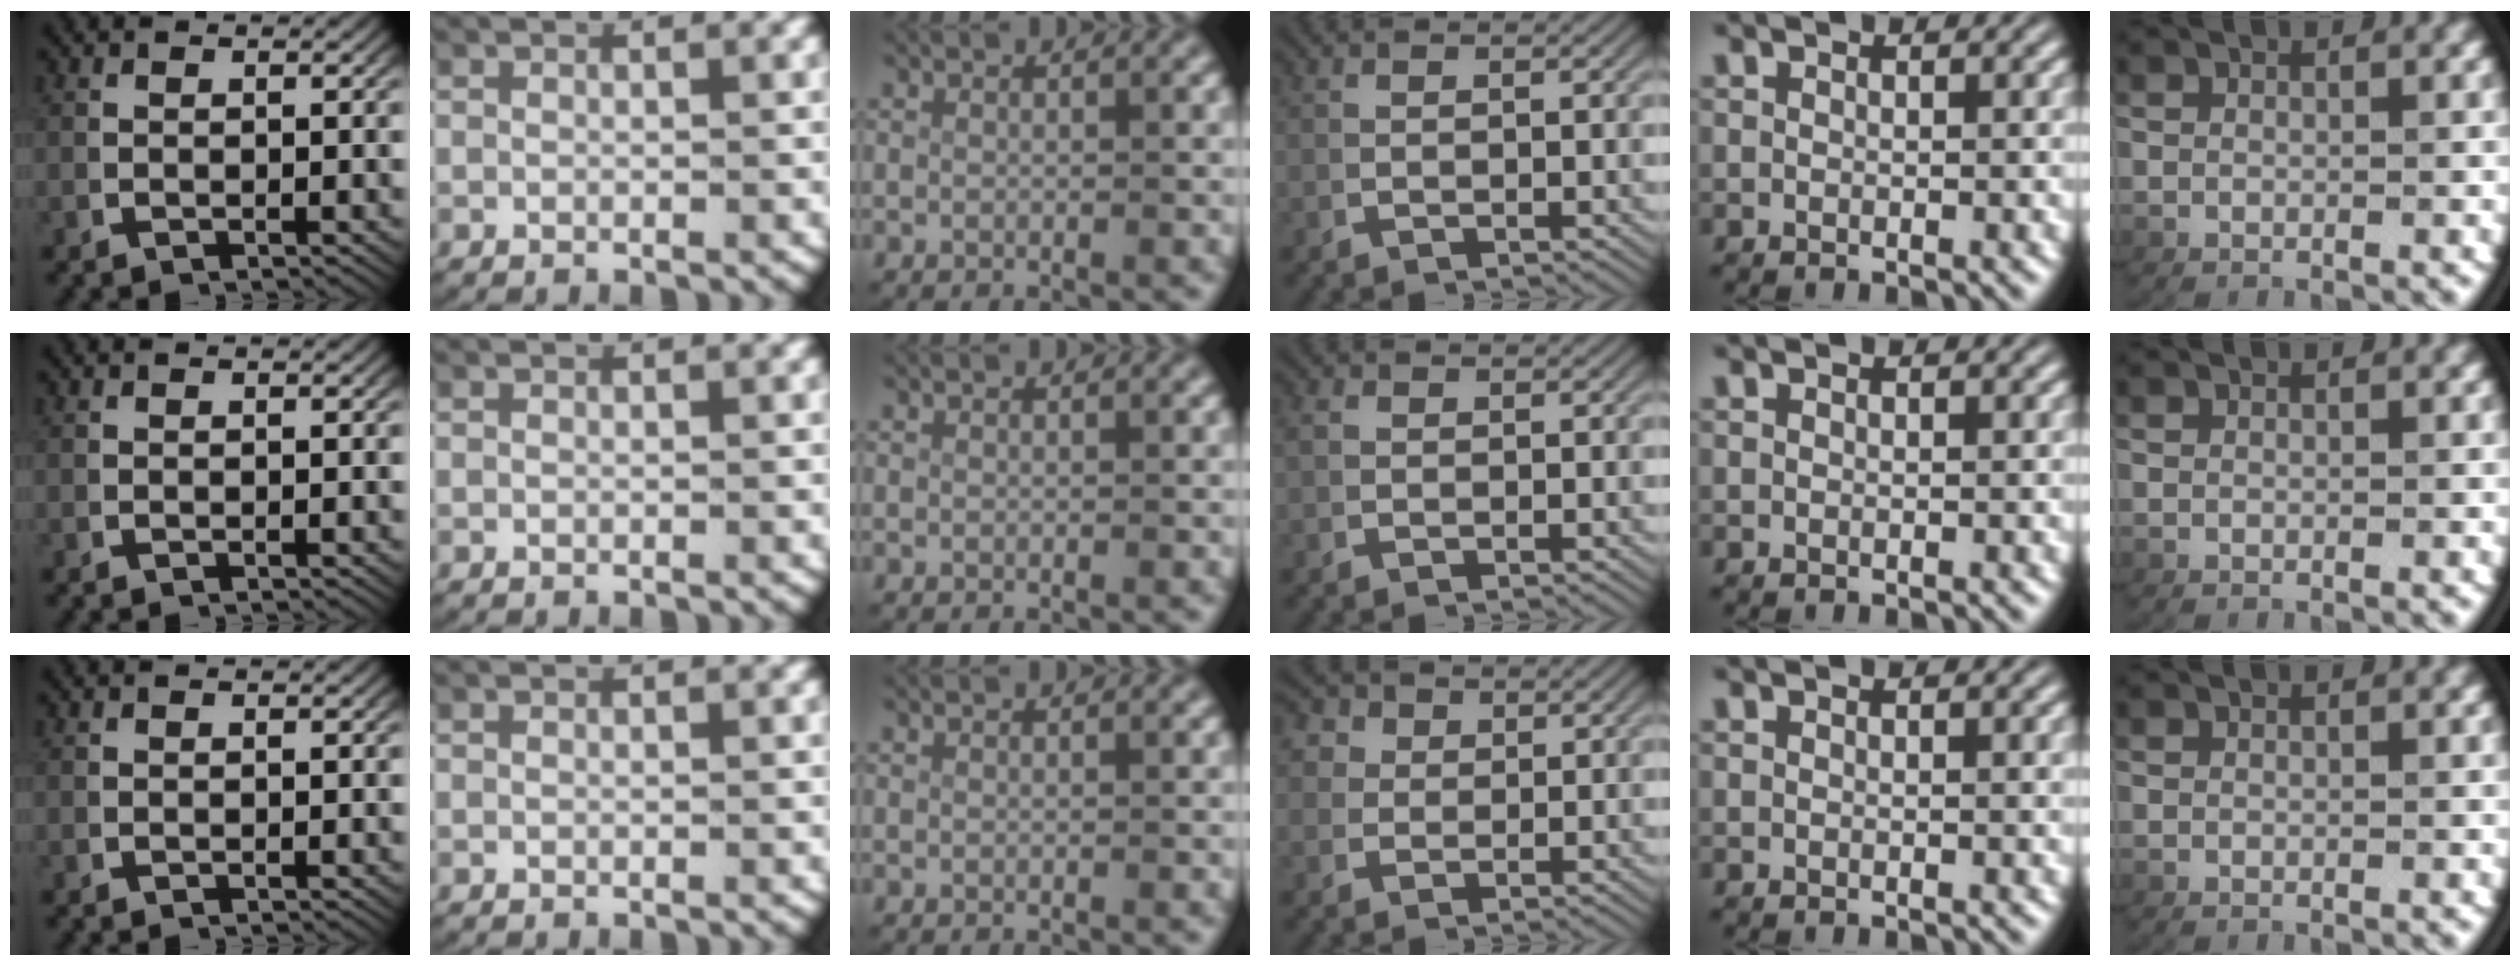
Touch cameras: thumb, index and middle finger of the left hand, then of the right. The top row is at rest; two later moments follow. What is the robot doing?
{"motion": "lift_and_place", "object": "paper towel"}